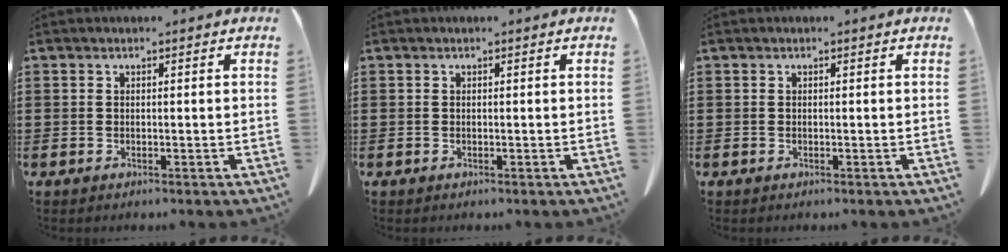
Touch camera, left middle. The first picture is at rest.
{"total": 0.0}
{"total": 0.0}